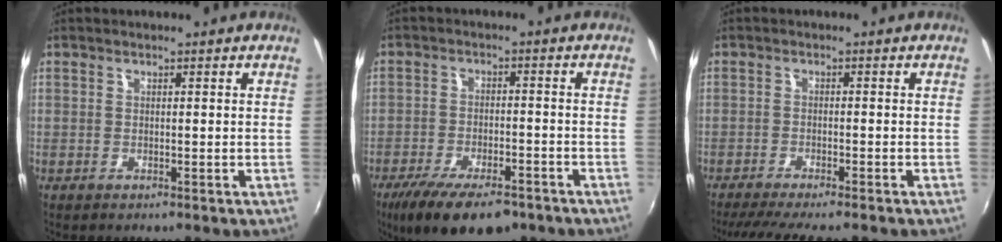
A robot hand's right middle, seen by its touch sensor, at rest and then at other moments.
{"total": 14.7, "force": [-10.4, 5.4, 8.8], "torque": [-0.183, -0.034, -0.164]}
{"total": 8.7, "force": [-7.5, 0.2, 4.3], "torque": [-0.096, -0.021, -0.117]}